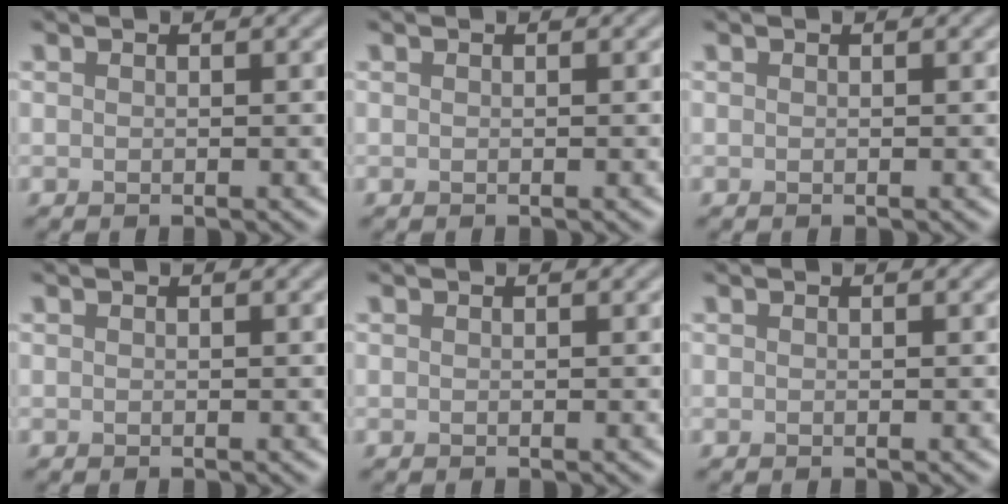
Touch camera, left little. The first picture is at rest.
{"total": 0.0}
{"total": 0.0}
{"total": 0.0}
{"total": 0.0}
{"total": 0.0}